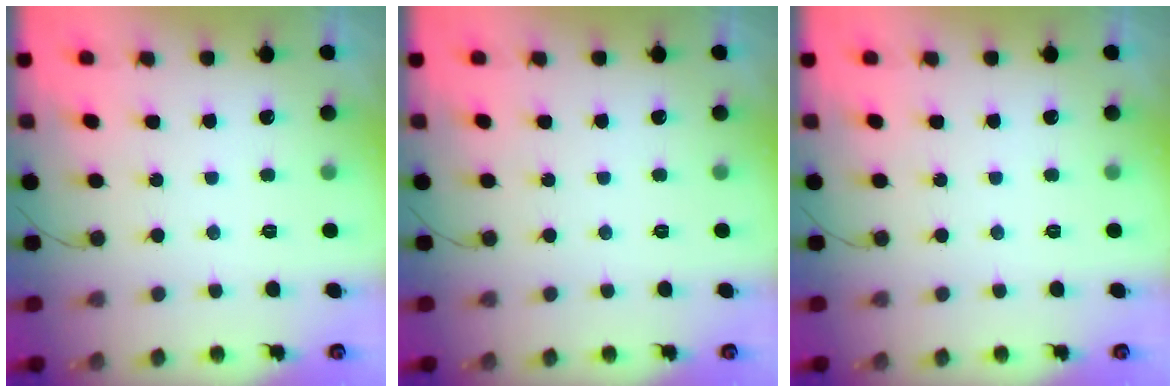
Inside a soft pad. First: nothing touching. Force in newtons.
{"total": 0.0}
{"total": 0.0}